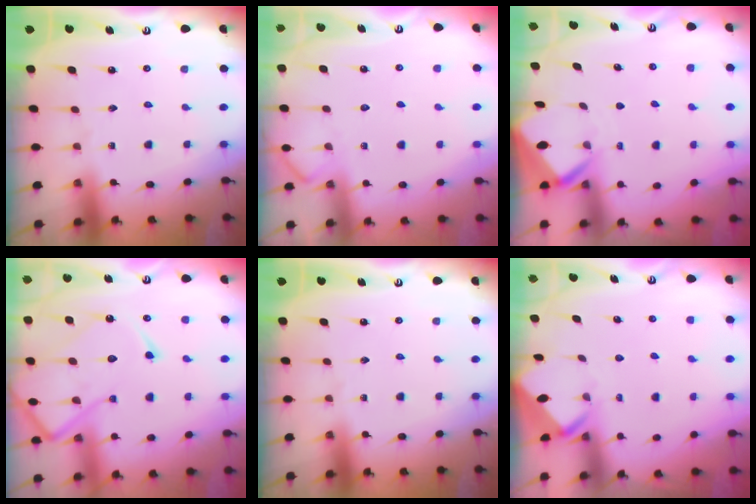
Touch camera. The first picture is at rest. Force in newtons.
{"total": 4.9, "press": 4.9, "slide": 0.5}
{"total": 3.3, "press": 3.3, "slide": 0.3}
{"total": 16.2, "press": 16.1, "slide": 1.5}
{"total": 0.0}
{"total": 3.6, "press": 3.5, "slide": 0.2}